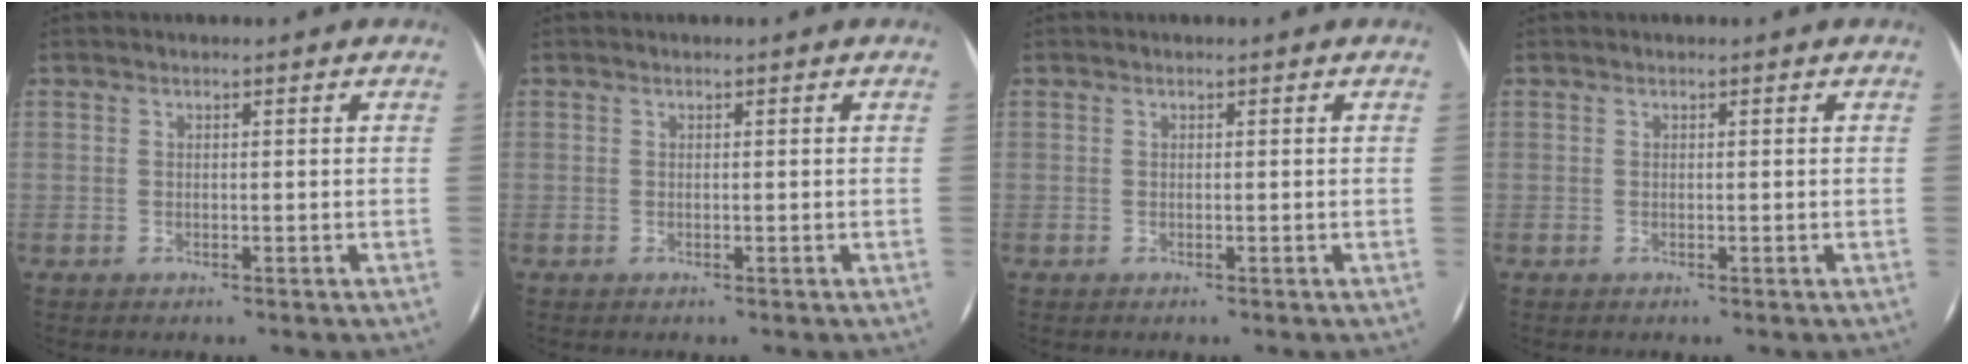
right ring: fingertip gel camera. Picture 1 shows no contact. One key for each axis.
{"total": 0.0}
{"total": 0.0}
{"total": 0.0}